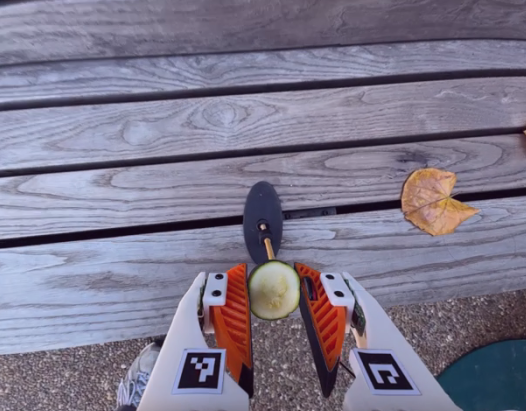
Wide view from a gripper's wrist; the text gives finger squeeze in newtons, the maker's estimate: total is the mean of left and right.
{"total": 7.8, "left": 7.7, "right": 8.0}